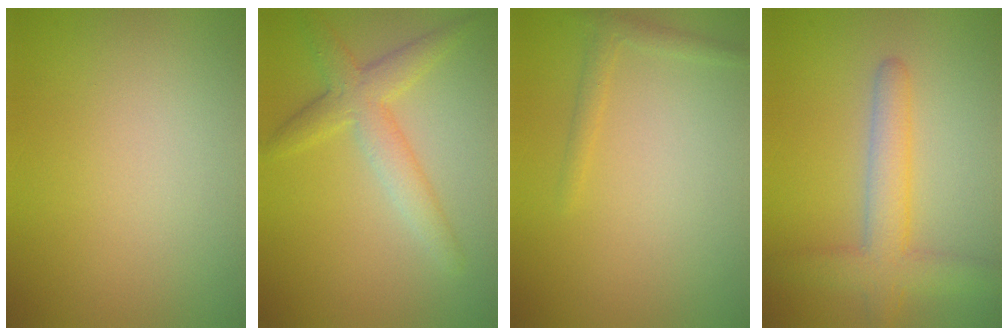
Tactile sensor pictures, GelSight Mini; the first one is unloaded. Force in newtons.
{"total": 3.8, "press": 3.8, "slide": 0.1}
{"total": 1.2, "press": 1.2, "slide": 0.1}
{"total": 4.4, "press": 4.4, "slide": 0.3}